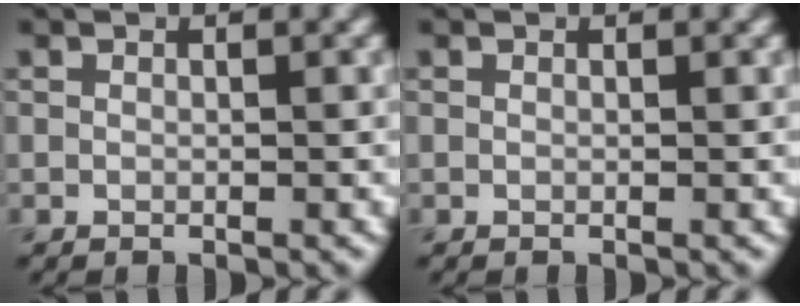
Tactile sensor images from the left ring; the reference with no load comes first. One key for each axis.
{"total": 0.0}